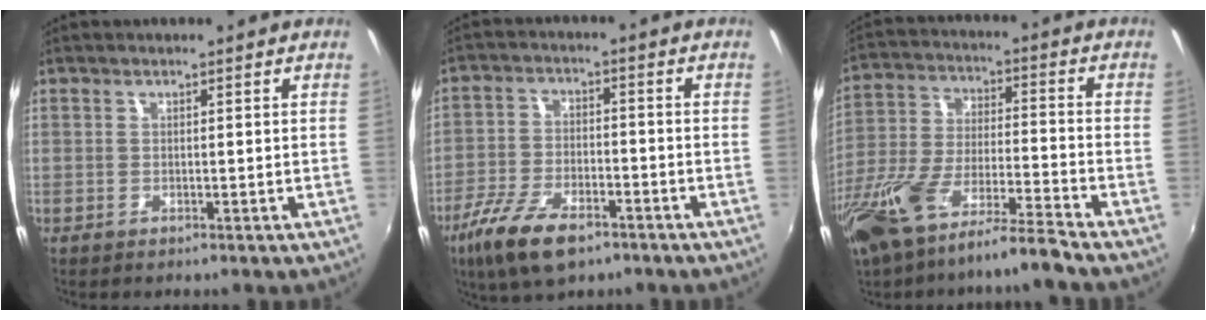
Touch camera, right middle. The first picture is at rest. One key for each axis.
{"total": 11.7, "fx": -7.5, "fy": 4.8, "fz": 7.6, "tx": -0.174, "ty": -0.023, "tz": -0.142}
{"total": 14.5, "fx": -11.3, "fy": 1.3, "fz": 9.0, "tx": -0.194, "ty": -0.025, "tz": -0.211}